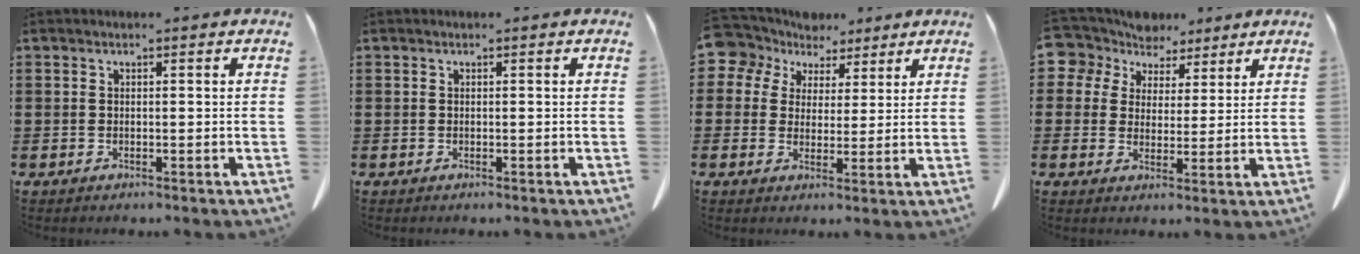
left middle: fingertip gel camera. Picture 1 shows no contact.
{"total": 0.0}
{"total": 6.7, "force": [4.4, 4.9, 1.2], "torque": [-0.062, -0.014, 0.083]}
{"total": 6.6, "force": [5.0, 4.3, 0.4], "torque": [-0.049, -0.018, 0.092]}